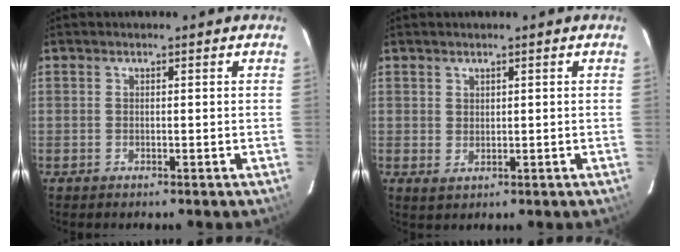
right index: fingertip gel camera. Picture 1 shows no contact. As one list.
[{"total": 1.5, "force": [0.9, 1.0, 0.6], "torque": [-0.007, 0.002, 0.019]}]